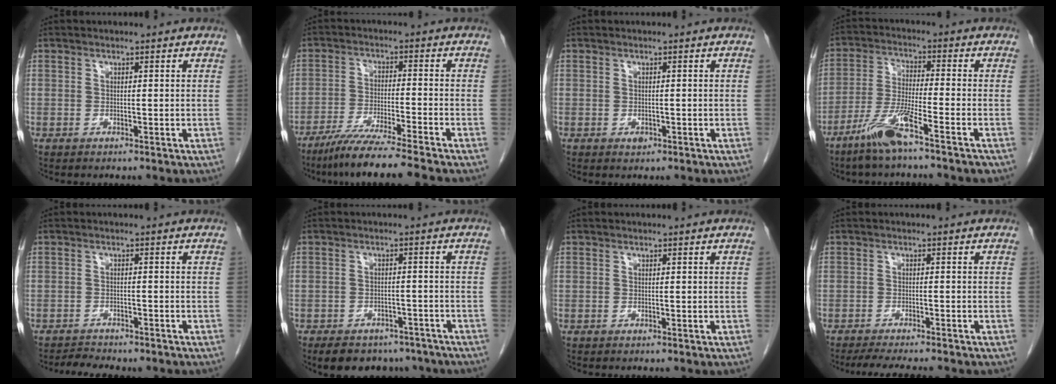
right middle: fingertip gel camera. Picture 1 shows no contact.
{"total": 10.0, "force": [-8.3, -1.5, 5.4], "torque": [-0.084, -0.037, -0.140]}
{"total": 0.8, "force": [-0.4, 0.5, 0.4], "torque": [-0.007, 0.000, -0.003]}
{"total": 8.2, "force": [-5.5, -0.4, 6.1], "torque": [-0.129, -0.017, -0.111]}
{"total": 3.2, "force": [-3.1, 0.6, 0.8], "torque": [-0.016, -0.009, -0.046]}
{"total": 10.9, "force": [-8.2, 6.4, 3.1], "torque": [-0.038, 0.008, -0.097]}
{"total": 0.0}
{"total": 8.0, "force": [-7.0, 0.9, 3.8], "torque": [-0.055, -0.014, -0.103]}